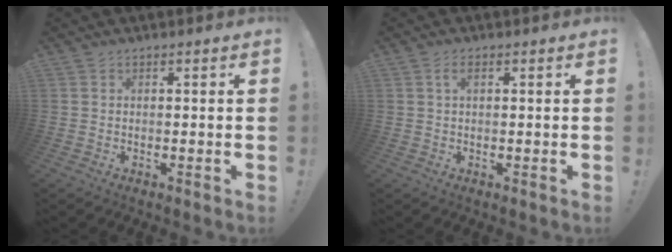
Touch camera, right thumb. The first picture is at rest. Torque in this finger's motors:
{"motor_torque": [0.05, 0.30, -0.06, -0.01, 0.03]}